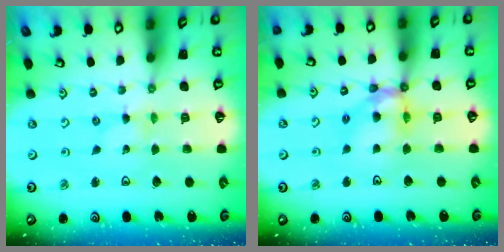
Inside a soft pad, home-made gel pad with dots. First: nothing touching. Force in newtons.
{"total": 11.5, "press": 11.5, "slide": 1.1}